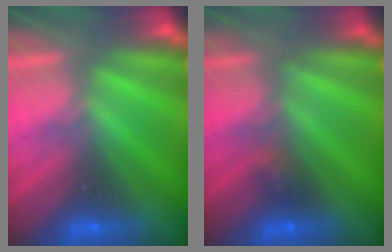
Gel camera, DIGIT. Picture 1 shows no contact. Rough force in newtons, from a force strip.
{"total": 2.3}